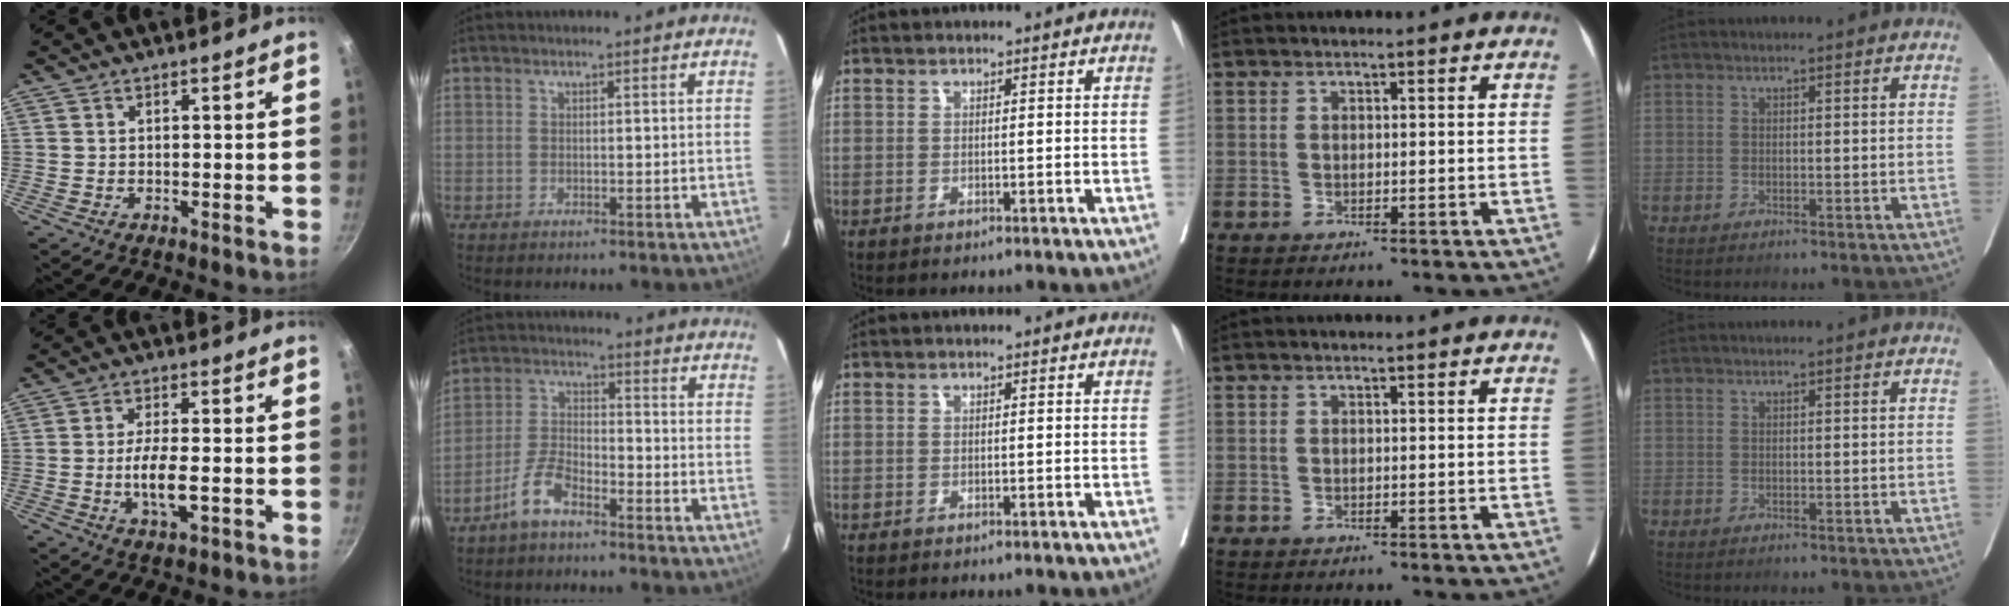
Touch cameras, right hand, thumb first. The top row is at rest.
{"thumb": {"total": 6.3, "force": [-1.3, 2.3, 5.7], "torque": [-0.110, -0.002, -0.022]}, "index": {"total": 6.2, "force": [-4.4, 2.2, 3.7], "torque": [-0.089, 0.003, -0.090]}}